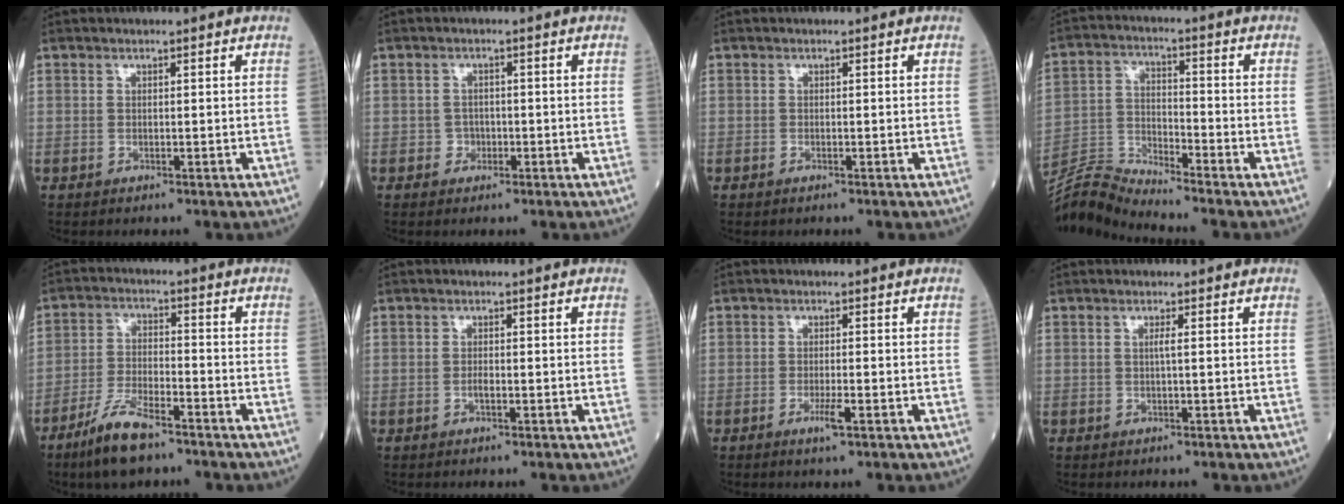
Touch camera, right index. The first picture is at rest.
{"total": 1.7, "force": [-0.7, 1.5, 0.4], "torque": [0.001, 0.009, -0.013]}
{"total": 0.0}
{"total": 7.3, "force": [-7.0, -2.0, -0.3], "torque": [-0.012, 0.006, -0.136]}
{"total": 8.6, "force": [-6.2, 2.0, 5.6], "torque": [-0.120, -0.014, -0.119]}
{"total": 0.9, "force": [-0.4, 0.2, 0.8], "torque": [-0.016, 0.001, -0.008]}
{"total": 2.3, "force": [-1.2, 0.0, 2.0], "torque": [-0.040, -0.004, -0.019]}
{"total": 0.8, "force": [0.1, -0.2, 0.8], "torque": [-0.016, 0.000, -0.001]}